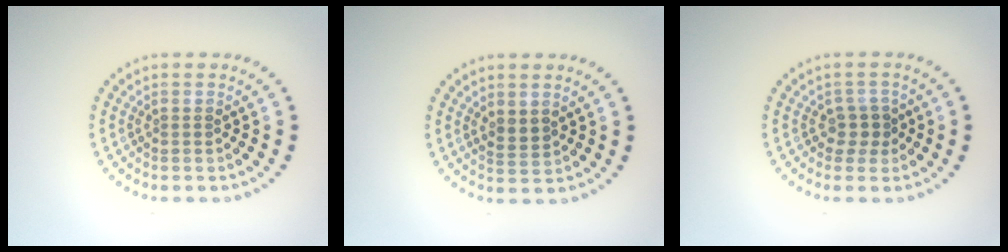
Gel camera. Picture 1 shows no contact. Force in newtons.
{"total": 1.5, "press": 1.3, "slide": 0.7}
{"total": 1.8, "press": 1.5, "slide": 1.0}